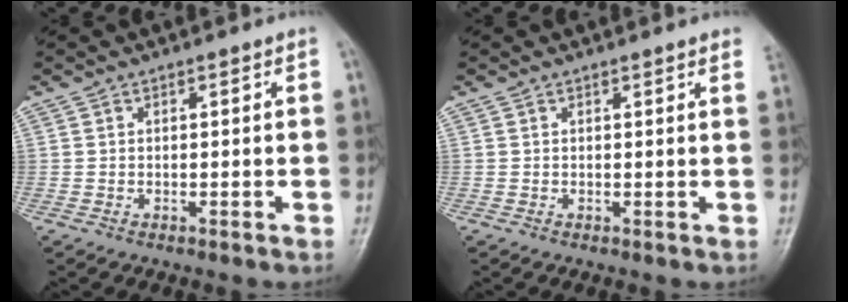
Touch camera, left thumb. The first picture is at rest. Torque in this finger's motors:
{"motor_torque": [0.61, 0.23, 0.33, -0.19, 0.00]}